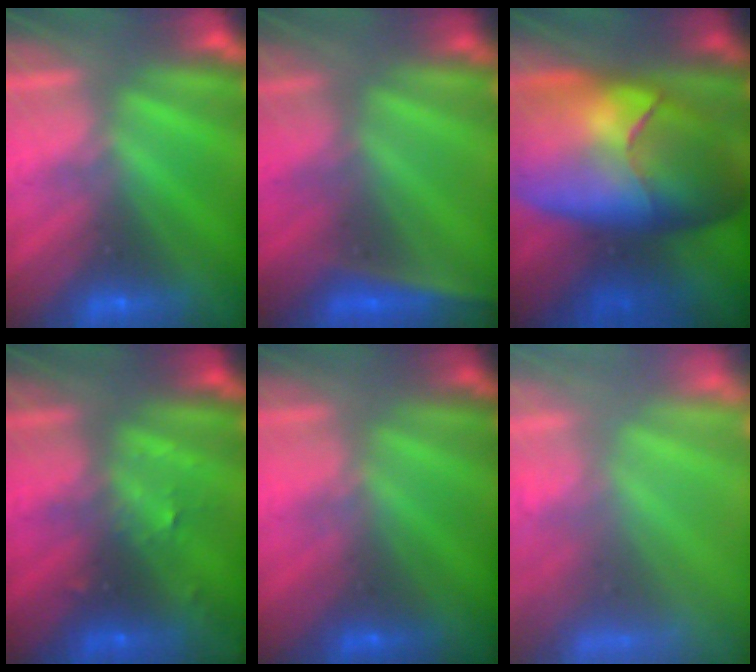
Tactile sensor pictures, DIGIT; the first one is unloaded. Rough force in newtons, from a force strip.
{"total": 2.7}
{"total": 7.8}
{"total": 2.9}
{"total": 1.5}
{"total": 6.9}